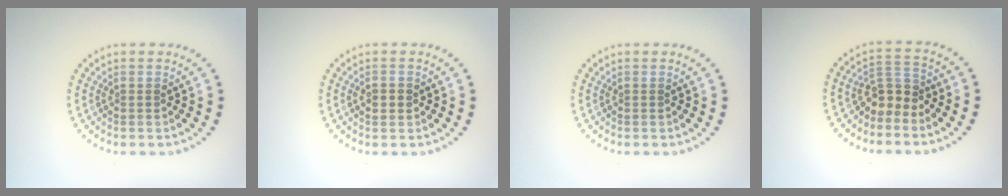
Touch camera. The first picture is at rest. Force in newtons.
{"total": 1.8, "press": 1.8, "slide": 0.1}
{"total": 0.0}
{"total": 2.5, "press": 2.0, "slide": 1.5}